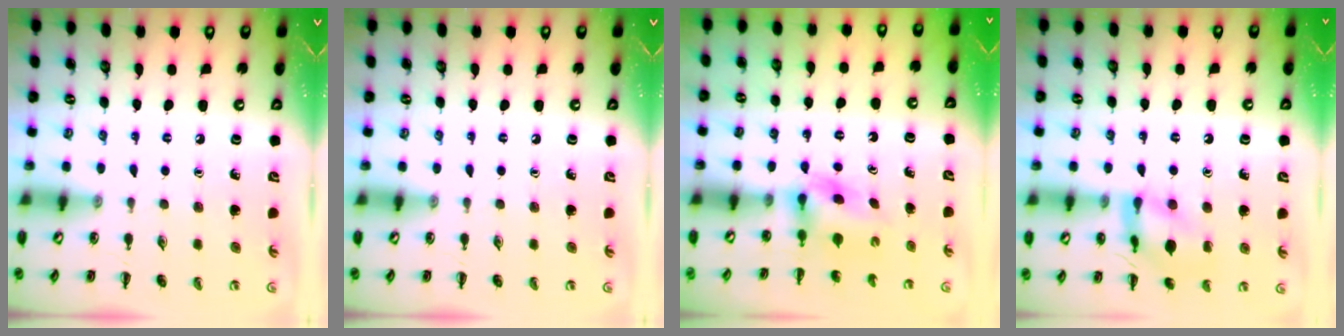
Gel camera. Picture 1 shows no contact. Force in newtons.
{"total": 0.0}
{"total": 3.5, "press": 3.4, "slide": 0.6}
{"total": 13.2, "press": 13.2, "slide": 0.7}